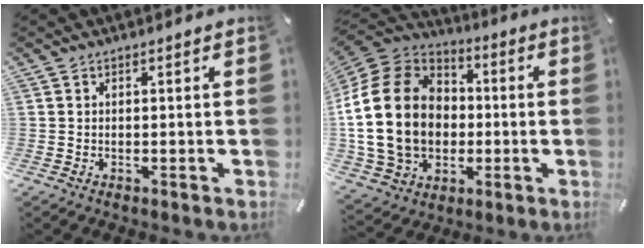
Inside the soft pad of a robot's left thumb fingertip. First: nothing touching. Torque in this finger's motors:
{"motor_torque": [1.90, 3.10, 1.96, -0.81, 1.05]}